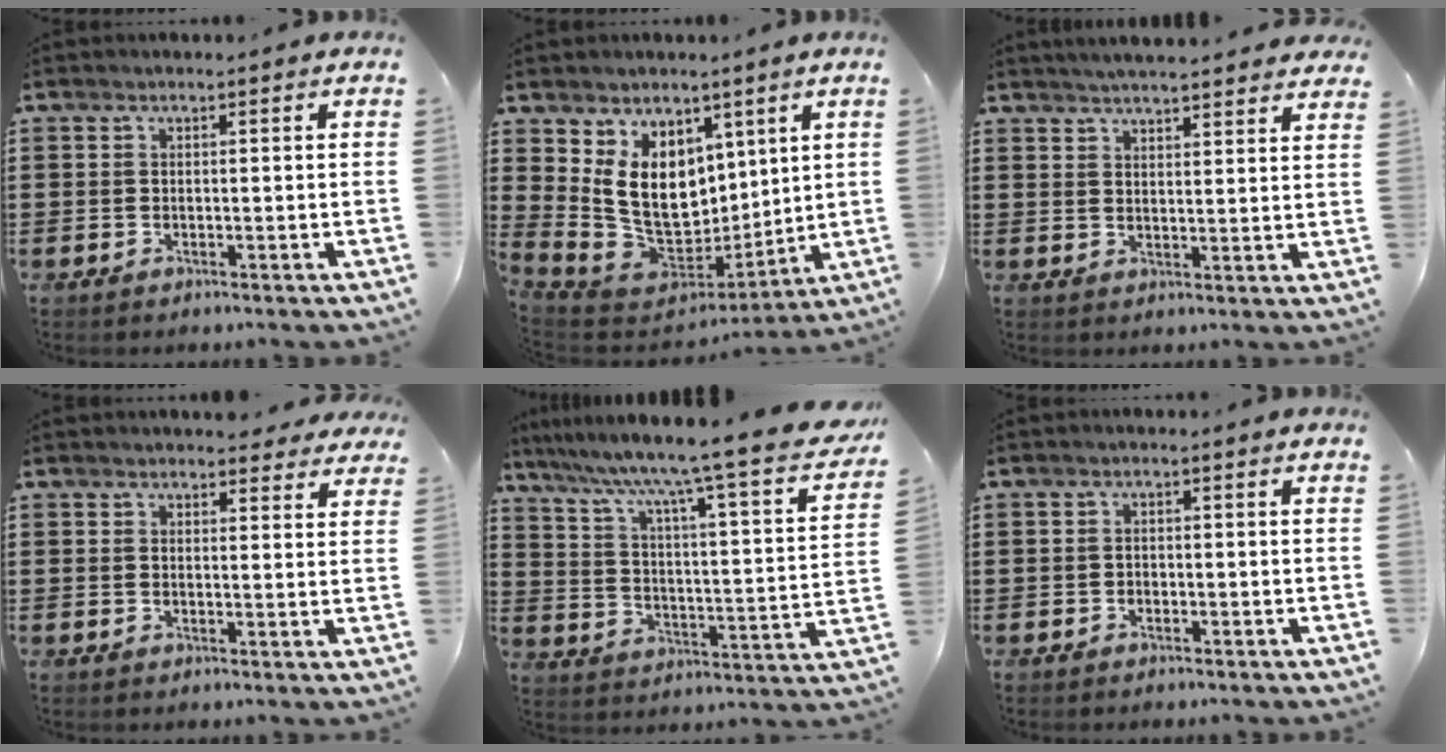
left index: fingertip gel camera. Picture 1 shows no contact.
{"total": 12.0, "force": [4.4, 8.9, 6.7], "torque": [-0.163, -0.023, 0.095]}
{"total": 3.9, "force": [3.9, -0.2, 0.6], "torque": [-0.022, -0.013, 0.070]}
{"total": 3.1, "force": [2.9, 0.6, 0.6], "torque": [-0.011, -0.007, 0.054]}
{"total": 7.8, "force": [6.1, -1.1, 4.7], "torque": [-0.115, -0.057, 0.085]}
{"total": 0.7, "force": [-0.5, 0.5, 0.1], "torque": [-0.005, 0.001, -0.012]}